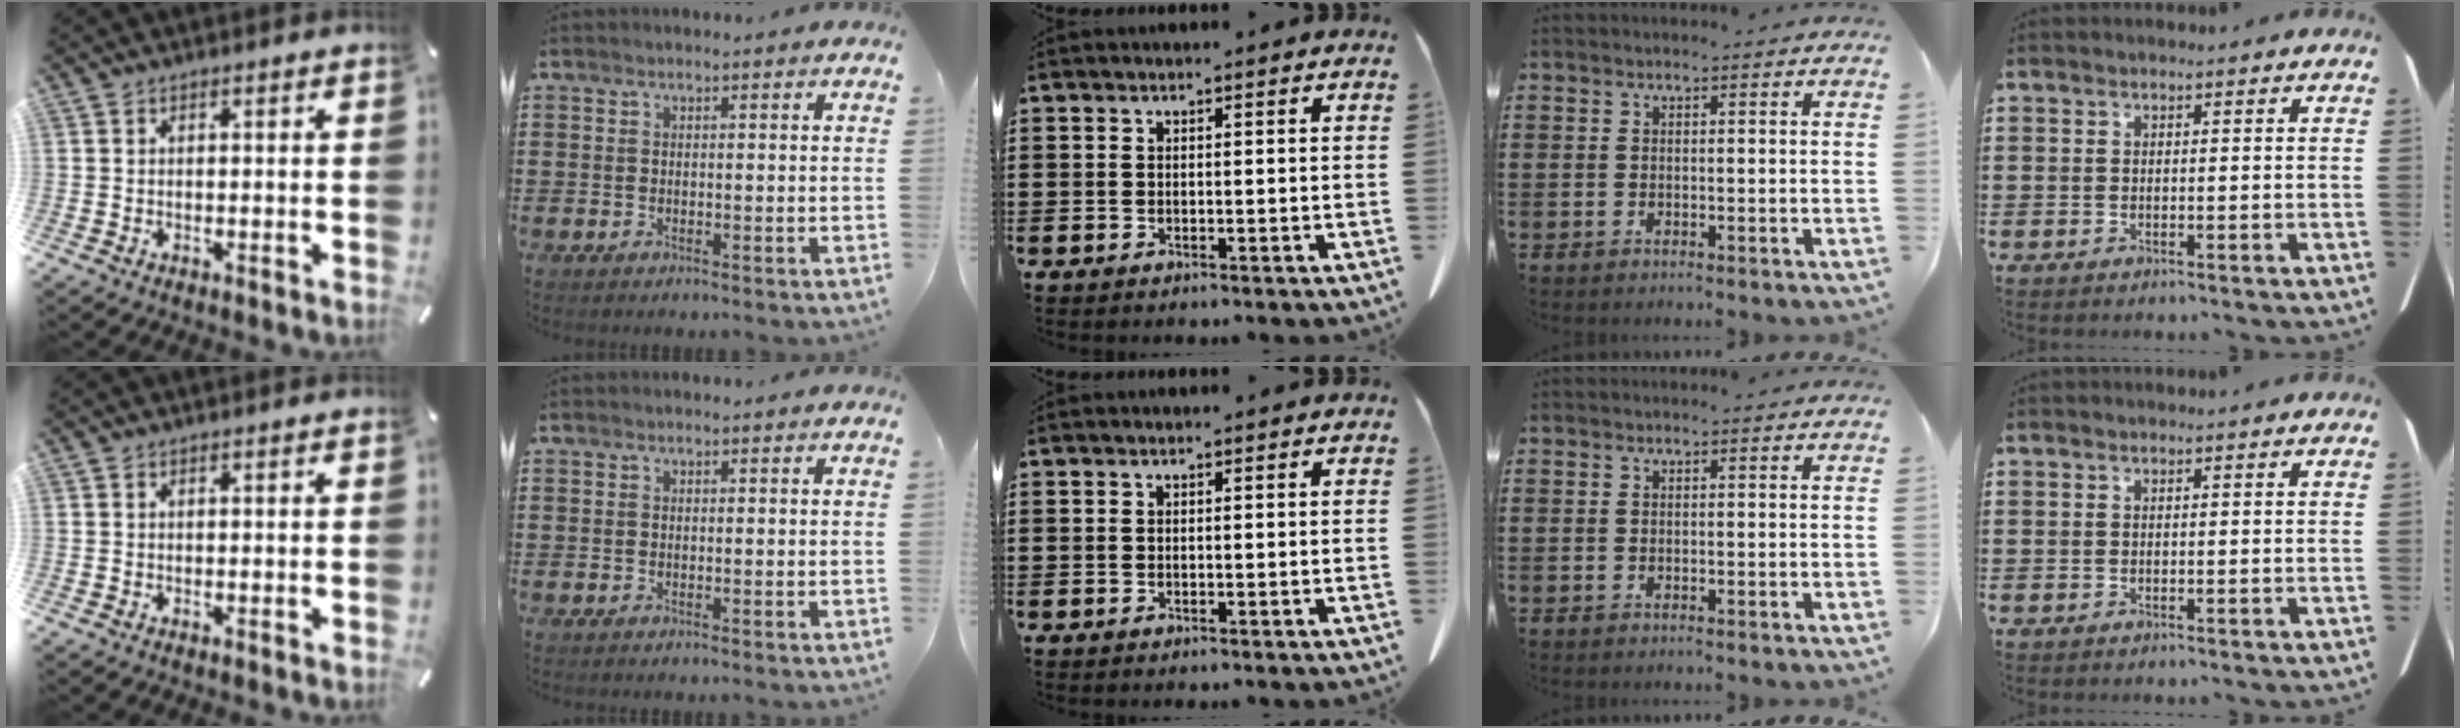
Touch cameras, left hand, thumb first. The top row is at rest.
{}